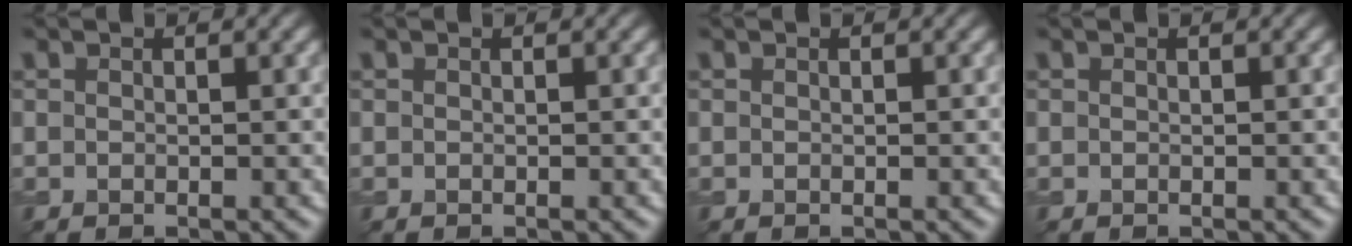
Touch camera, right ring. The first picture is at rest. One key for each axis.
{"total": 0.0}
{"total": 0.0}
{"total": 0.0}